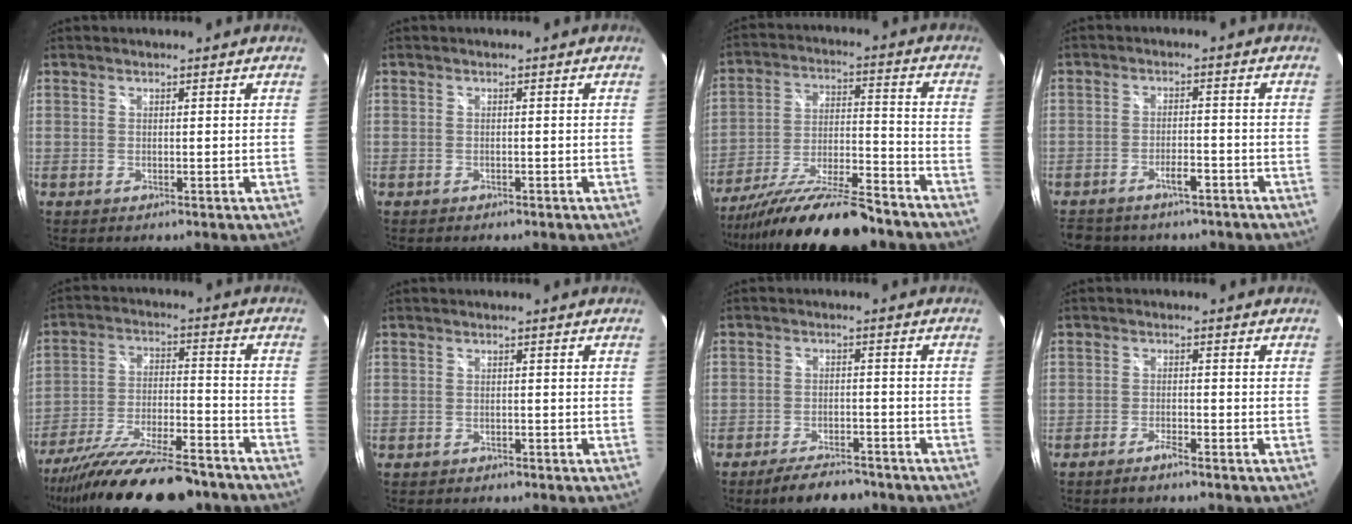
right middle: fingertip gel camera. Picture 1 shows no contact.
{"total": 1.0, "force": [-0.9, 0.5, 0.2], "torque": [-0.009, 0.000, -0.011]}
{"total": 20.0, "force": [-16.6, 3.0, 10.8], "torque": [-0.205, -0.038, -0.269]}
{"total": 9.0, "force": [-7.2, 4.1, 3.6], "torque": [-0.083, 0.004, -0.098]}
{"total": 22.5, "force": [-18.3, 5.1, 12.1], "torque": [-0.221, -0.046, -0.283]}
{"total": 1.5, "force": [-1.2, 0.9, 0.2], "torque": [-0.008, 0.001, -0.017]}
{"total": 8.1, "force": [-6.7, 3.0, 3.4], "torque": [-0.076, 0.008, -0.095]}
{"total": 2.7, "force": [-2.4, 0.4, 1.2], "torque": [-0.038, 0.000, -0.045]}